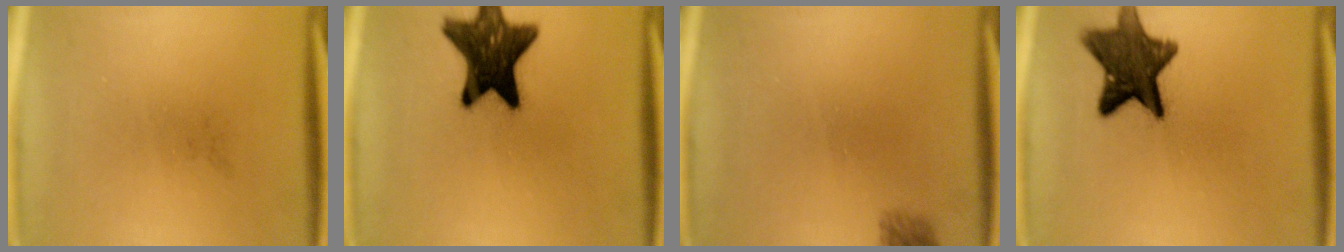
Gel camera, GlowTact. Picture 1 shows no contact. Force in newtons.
{"total": 16.4}
{"total": 1.6}
{"total": 11.8}